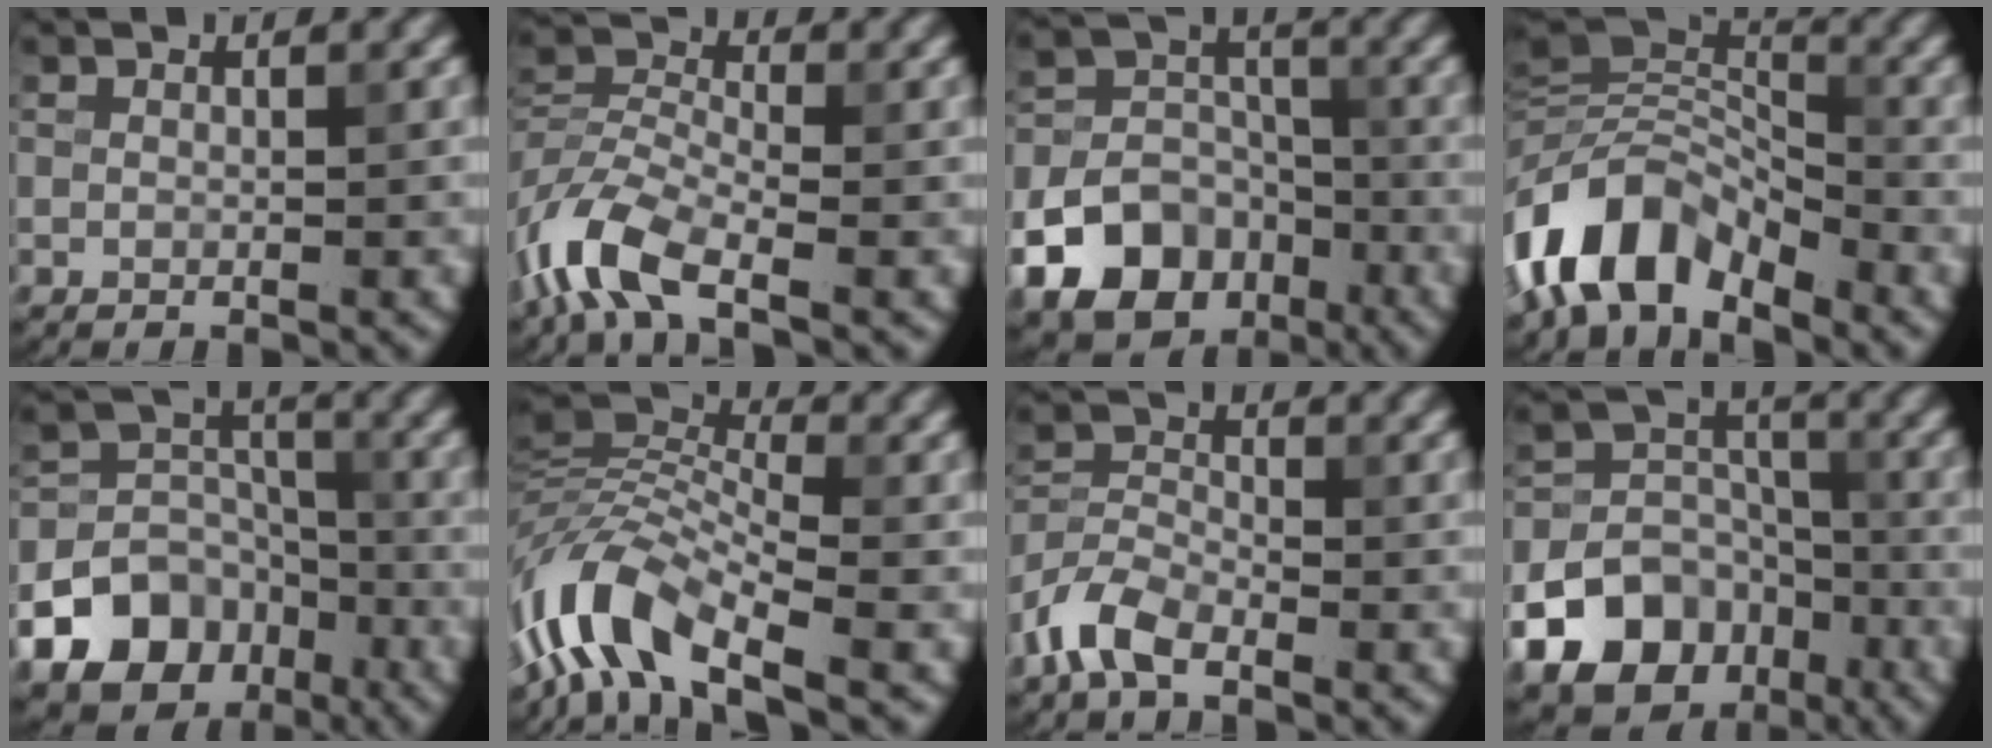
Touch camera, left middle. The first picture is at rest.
{"total": 6.8, "force": [-3.9, 3.1, 4.5], "torque": [-0.096, 0.001, -0.094]}
{"total": 12.6, "force": [-6.8, 9.6, 4.7], "torque": [-0.080, -0.036, -0.133]}
{"total": 9.0, "force": [-5.1, 4.7, 5.7], "torque": [-0.091, 0.014, -0.108]}
{"total": 14.4, "force": [-7.8, 11.4, 4.1], "torque": [-0.081, -0.042, -0.141]}
{"total": 9.7, "force": [-4.9, 3.8, 7.4], "torque": [-0.141, 0.017, -0.109]}
{"total": 4.5, "force": [-3.1, 2.1, 2.5], "torque": [-0.052, 0.000, -0.075]}
{"total": 16.8, "force": [-9.2, 13.1, 4.9], "torque": [-0.094, -0.054, -0.162]}